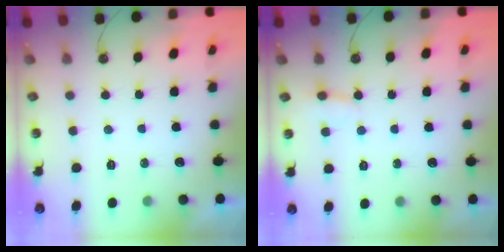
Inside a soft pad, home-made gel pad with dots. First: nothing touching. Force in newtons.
{"total": 2.6, "press": 2.6, "slide": 0.2}